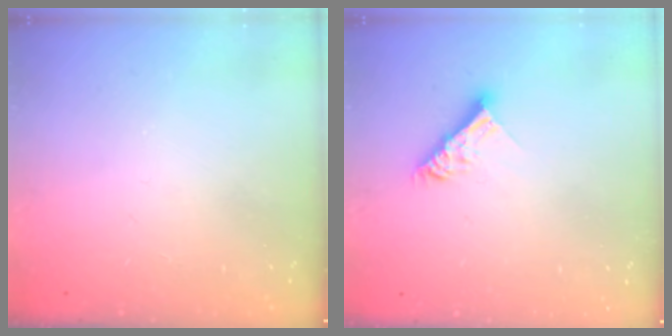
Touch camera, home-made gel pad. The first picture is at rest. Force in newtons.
{"total": 8.9, "press": 8.9, "slide": 0.7}